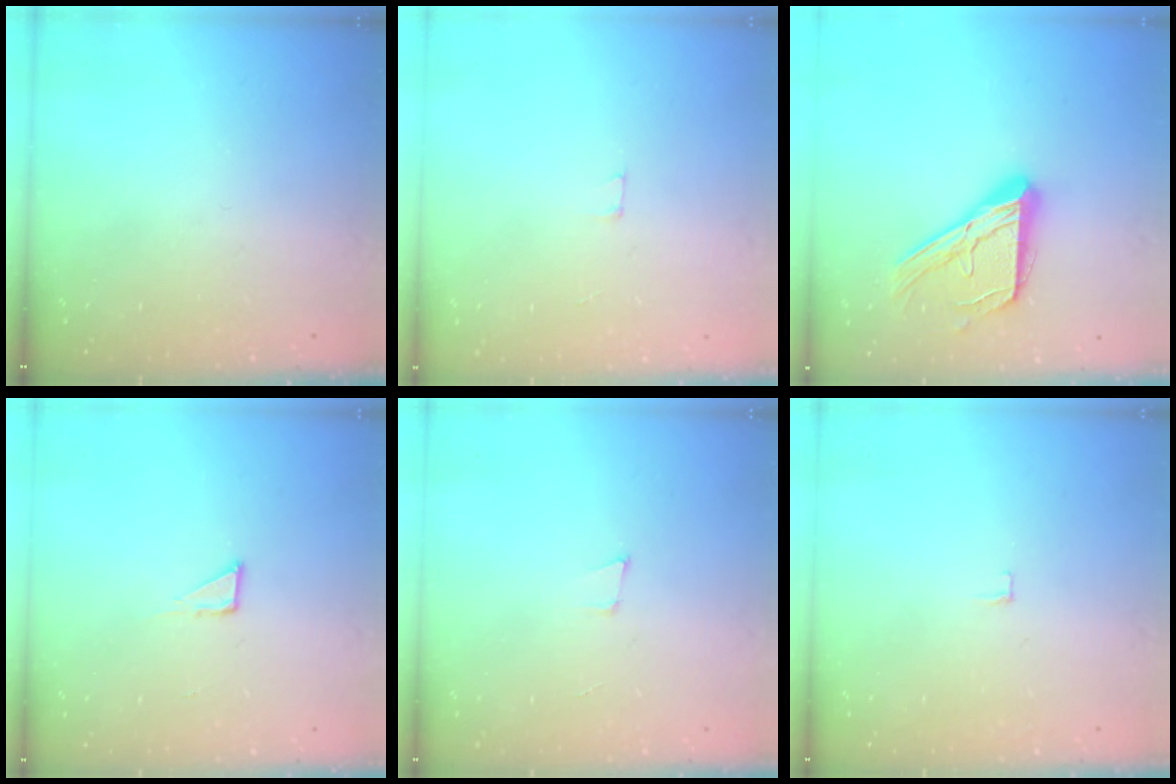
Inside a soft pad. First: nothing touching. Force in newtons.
{"total": 1.8, "press": 1.8, "slide": 0.1}
{"total": 17.1, "press": 17.0, "slide": 1.6}
{"total": 2.7, "press": 2.7, "slide": 0.2}
{"total": 3.6, "press": 2.5, "slide": 2.7}
{"total": 3.8, "press": 3.8, "slide": 0.3}